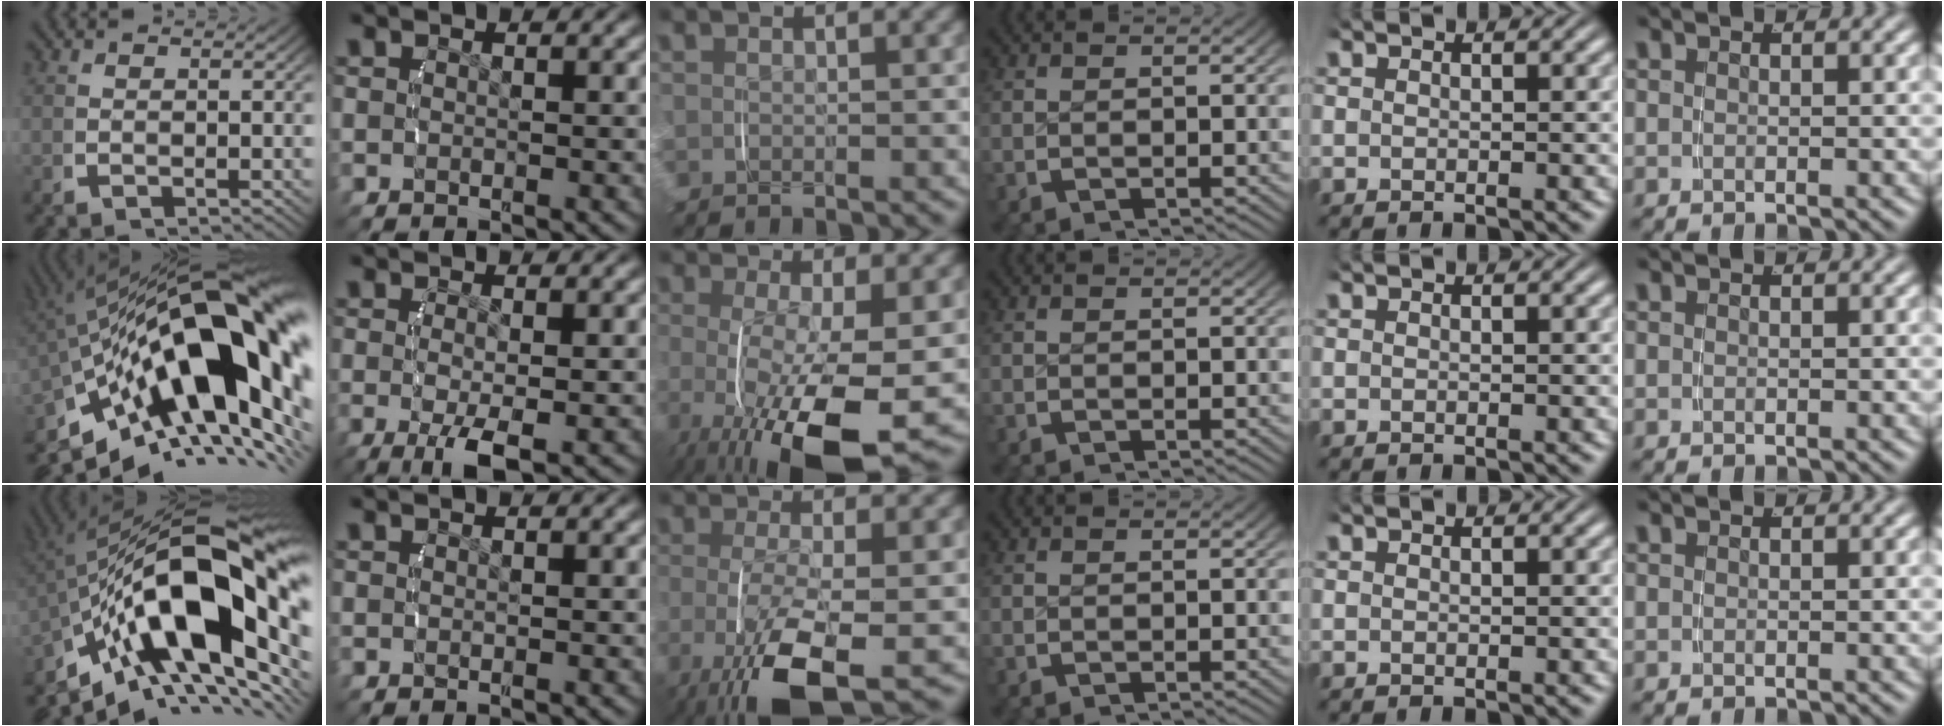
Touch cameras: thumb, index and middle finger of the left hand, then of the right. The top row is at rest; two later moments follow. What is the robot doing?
{"motion": "lift_and_place", "object": "camera"}